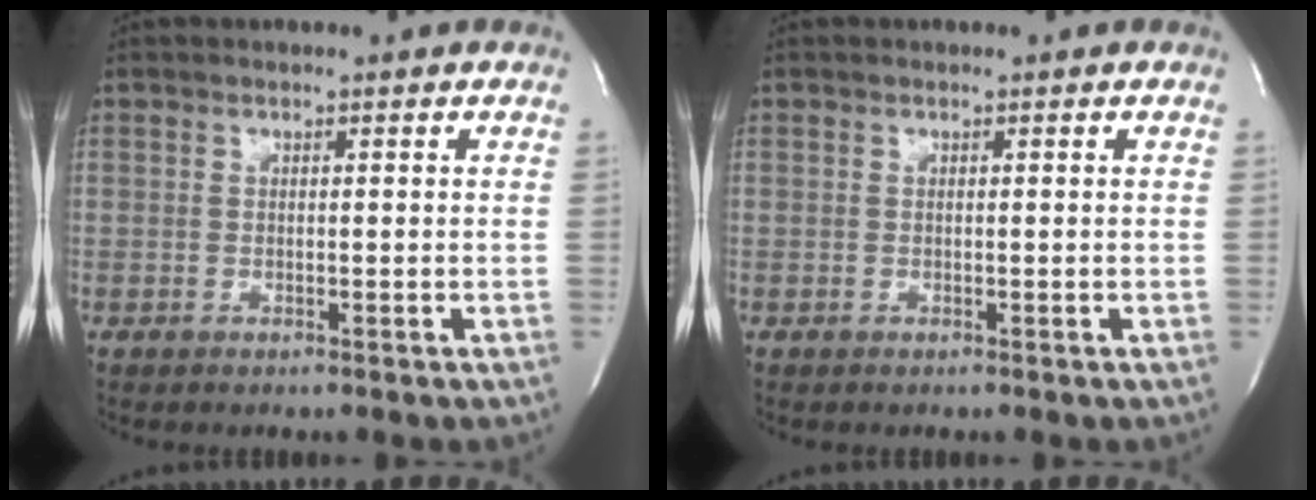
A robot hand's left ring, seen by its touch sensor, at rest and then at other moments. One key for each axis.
{"total": 0.0}